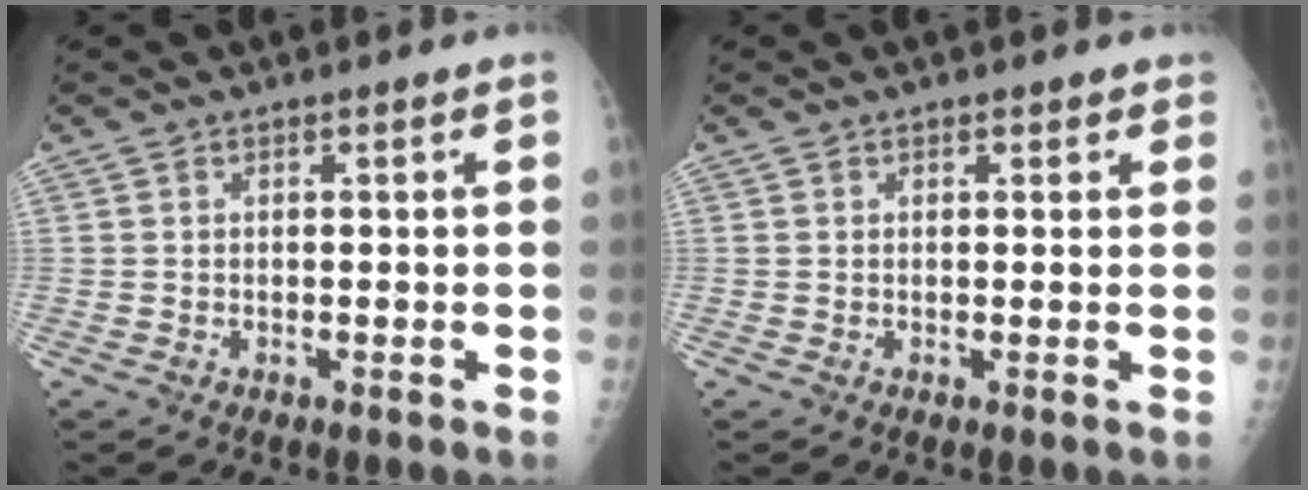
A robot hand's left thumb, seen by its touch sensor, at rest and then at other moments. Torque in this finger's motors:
{"motor_torque": [-0.18, 0.00, 0.05, 0.03, -0.04]}